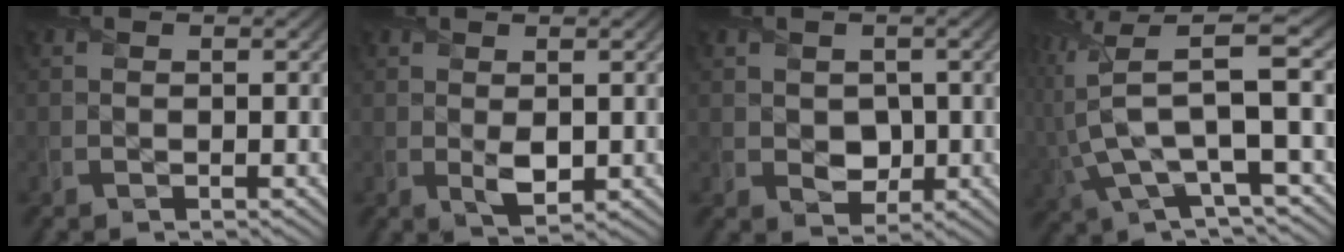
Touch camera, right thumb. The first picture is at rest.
{"total": 2.4, "force": [0.1, 1.2, 2.1], "torque": [-0.041, -0.006, 0.008]}
{"total": 3.2, "force": [0.1, 2.6, 1.9], "torque": [-0.043, -0.010, 0.005]}
{"total": 11.6, "force": [-1.4, 3.9, 10.8], "torque": [-0.233, 0.003, -0.027]}